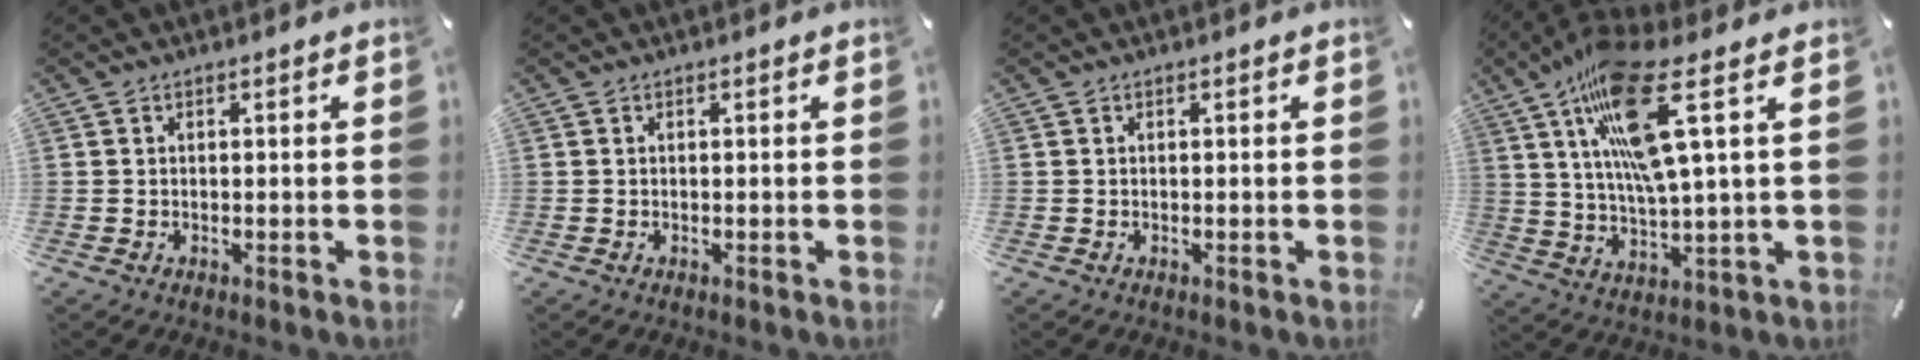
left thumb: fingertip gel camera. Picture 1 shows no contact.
{"total": 0.0}
{"total": 0.0}
{"total": 16.9, "force": [7.2, 3.0, 15.0], "torque": [-0.305, -0.023, 0.109]}